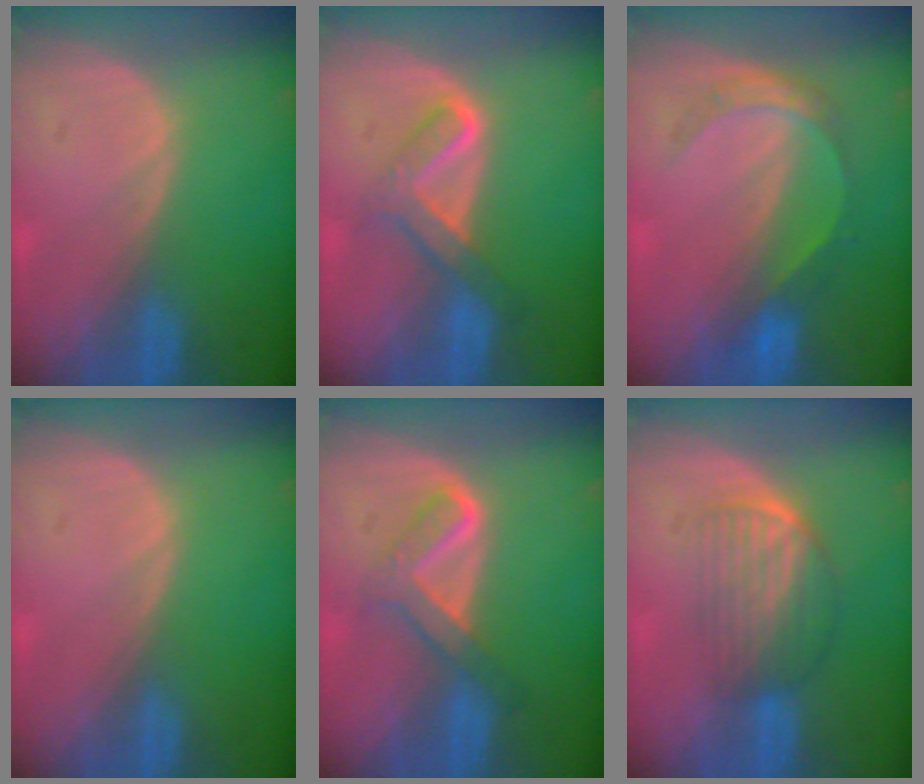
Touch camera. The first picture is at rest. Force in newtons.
{"total": 5.2, "press": 5.1, "slide": 0.3}
{"total": 4.7, "press": 4.7, "slide": 0.4}
{"total": 0.0}
{"total": 5.1, "press": 5.1, "slide": 0.8}
{"total": 7.0, "press": 5.9, "slide": 3.7}